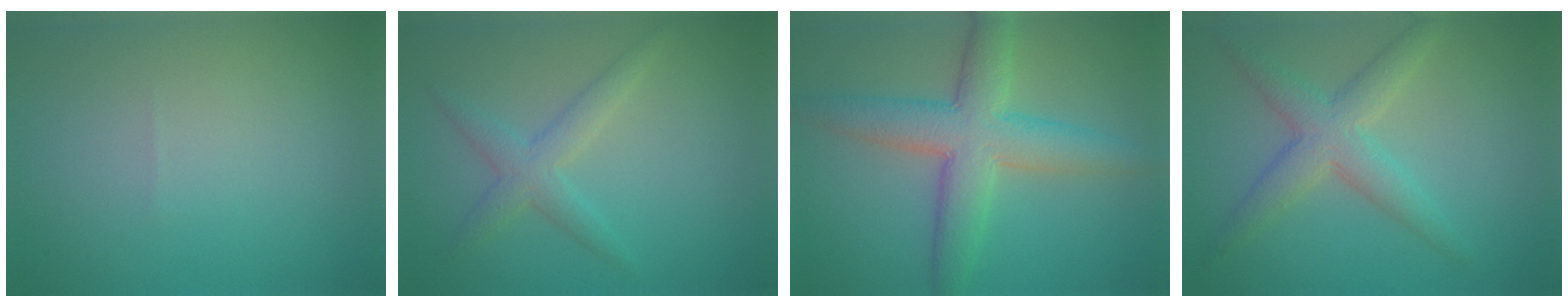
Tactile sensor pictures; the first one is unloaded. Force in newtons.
{"total": 2.6, "press": 2.6, "slide": 0.1}
{"total": 6.9, "press": 6.9, "slide": 0.4}
{"total": 4.4, "press": 4.4, "slide": 0.2}